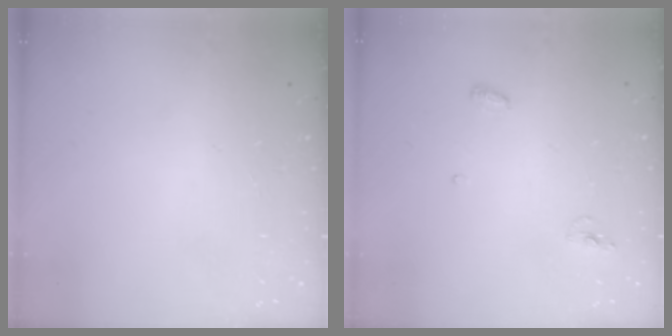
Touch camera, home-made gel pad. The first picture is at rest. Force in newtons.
{"total": 5.4, "press": 5.2, "slide": 1.4}